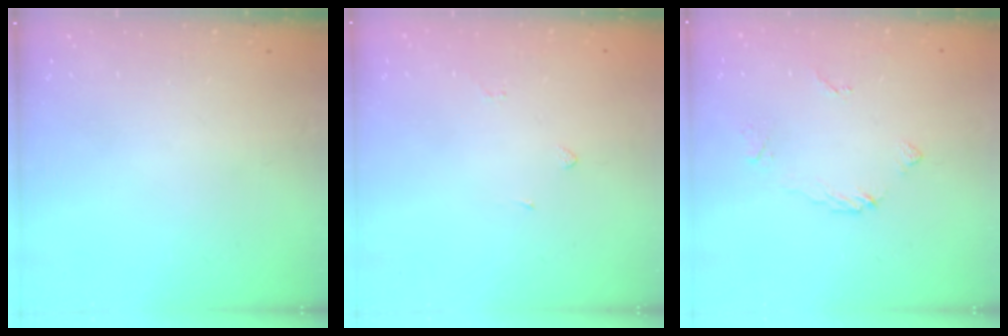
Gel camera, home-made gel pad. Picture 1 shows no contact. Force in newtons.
{"total": 1.9, "press": 1.8, "slide": 0.6}
{"total": 3.9, "press": 3.9, "slide": 0.4}